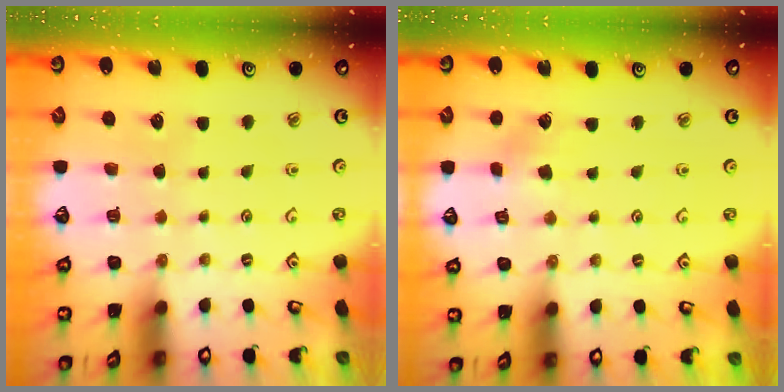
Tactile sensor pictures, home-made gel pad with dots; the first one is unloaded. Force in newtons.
{"total": 3.4, "press": 3.4, "slide": 0.4}